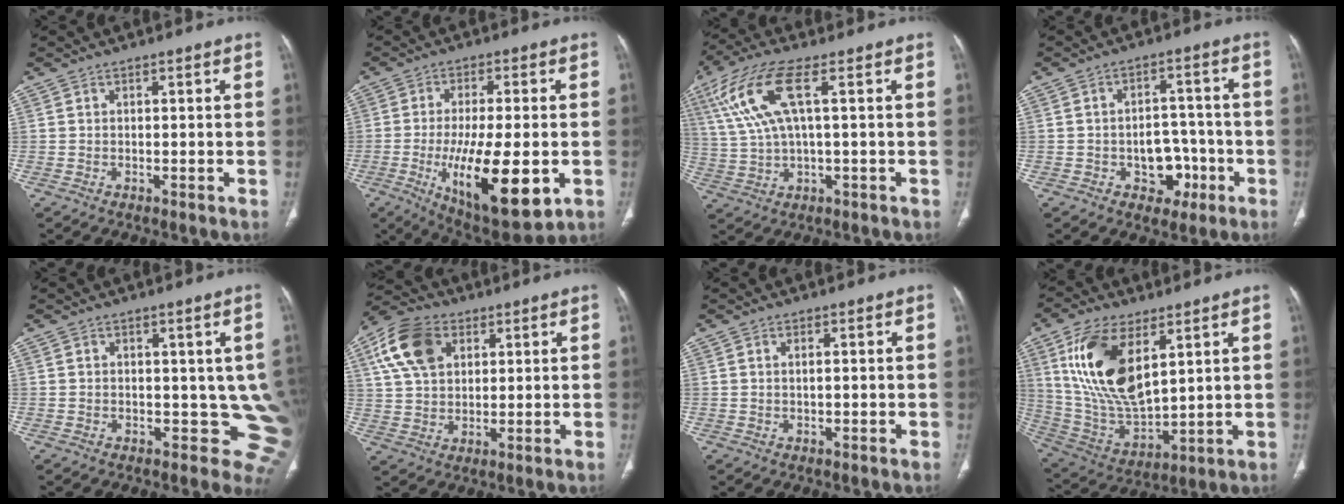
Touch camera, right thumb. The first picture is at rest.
{"total": 18.8, "force": [-4.7, 6.3, 17.1], "torque": [-0.285, -0.017, -0.060]}
{"total": 11.5, "force": [3.8, 3.1, 10.4], "torque": [-0.258, 0.011, 0.080]}
{"total": 7.5, "force": [-2.8, 5.6, 4.2], "torque": [-0.022, 0.033, -0.033]}
{"total": 5.9, "force": [0.3, 3.9, 4.4], "torque": [-0.018, -0.010, 0.011]}
{"total": 12.7, "force": [5.0, 8.6, 8.0], "torque": [-0.142, 0.002, 0.091]}
{"total": 1.0, "force": [0.3, 0.3, 0.9], "torque": [-0.021, 0.001, 0.005]}
{"total": 18.9, "force": [7.5, 9.0, 14.9], "torque": [-0.277, -0.029, 0.156]}